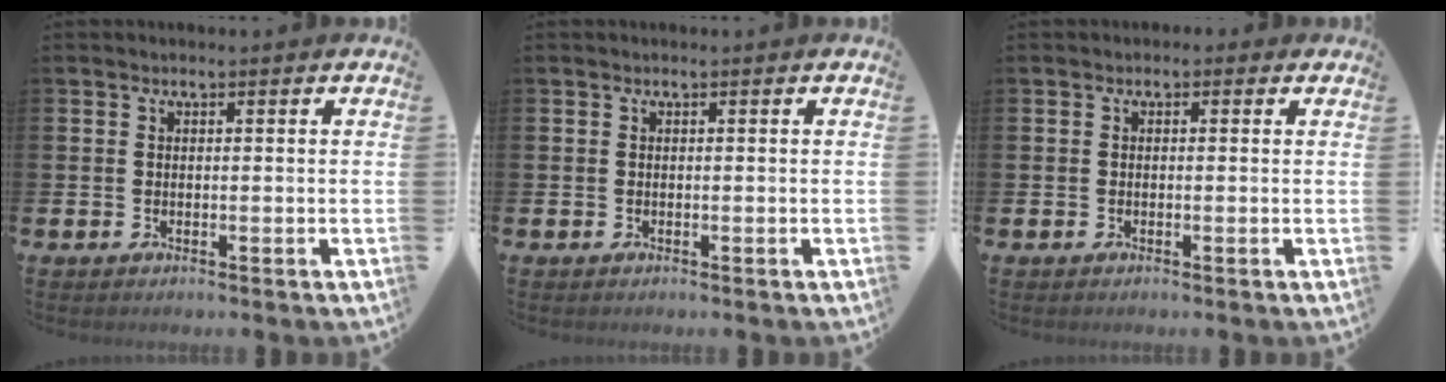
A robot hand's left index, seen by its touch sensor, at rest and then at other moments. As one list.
[{"total": 0.0}, {"total": 0.6, "force": [-0.3, 0.6, 0.2], "torque": [0.000, 0.005, -0.008]}]